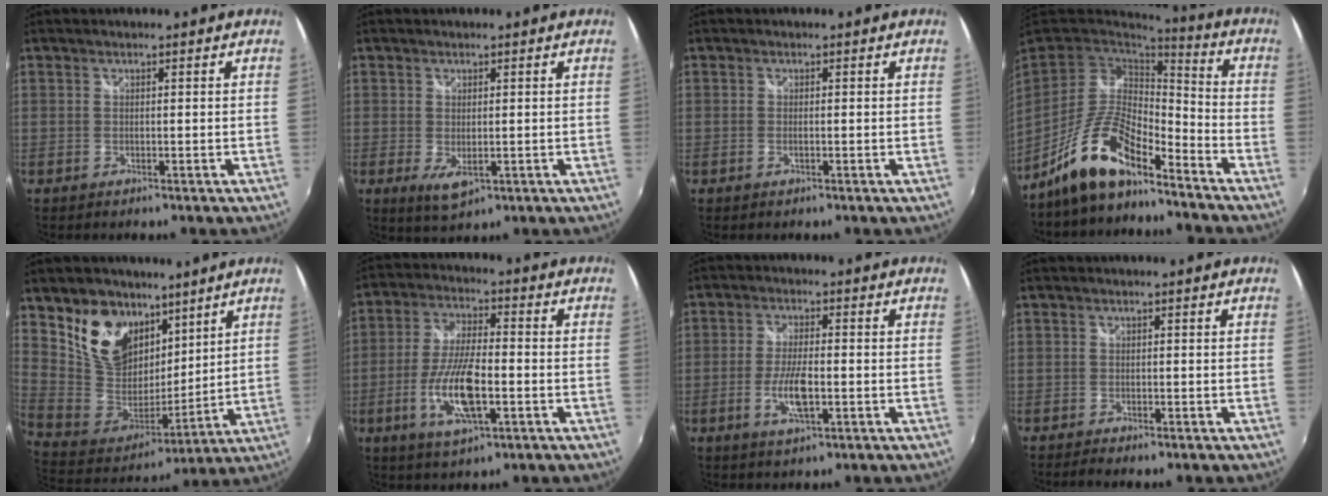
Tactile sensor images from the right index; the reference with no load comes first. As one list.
[{"total": 3.9, "force": [-0.7, 2.0, 3.3], "torque": [-0.056, -0.014, -0.006]}, {"total": 0.7, "force": [-0.2, 0.1, 0.7], "torque": [-0.015, 0.000, -0.006]}, {"total": 13.9, "force": [-10.3, 3.8, 8.5], "torque": [-0.178, -0.001, -0.193]}, {"total": 16.8, "force": [10.7, 11.1, 6.7], "torque": [-0.155, 0.009, 0.217]}, {"total": 12.2, "force": [-3.8, 3.7, 11.0], "torque": [-0.225, -0.008, -0.072]}, {"total": 6.9, "force": [-2.0, 2.1, 6.2], "torque": [-0.128, -0.006, -0.038]}, {"total": 1.8, "force": [-1.5, 0.5, 0.8], "torque": [-0.023, -0.008, -0.030]}]